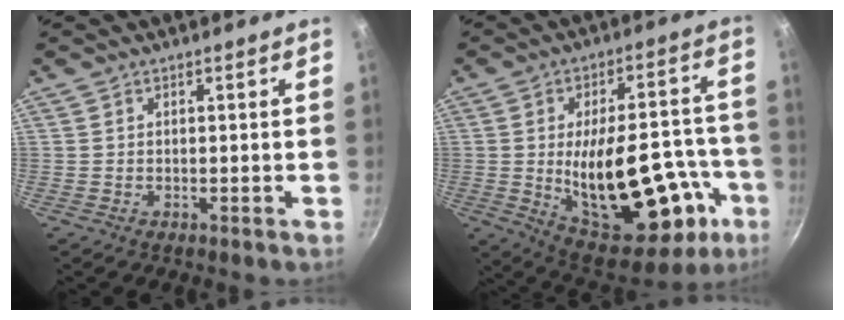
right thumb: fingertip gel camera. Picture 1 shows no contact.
{"total": 26.7, "force": [-6.9, 13.0, 22.3], "torque": [-0.282, 0.026, -0.074]}